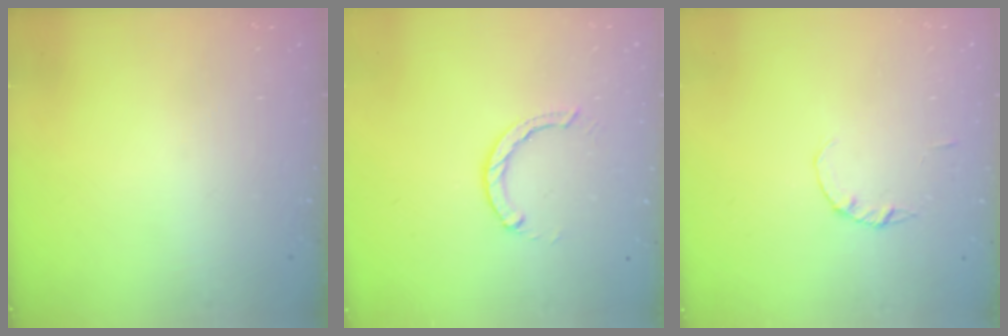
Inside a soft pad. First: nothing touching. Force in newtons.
{"total": 2.9, "press": 2.9, "slide": 0.4}
{"total": 1.4, "press": 1.3, "slide": 0.3}